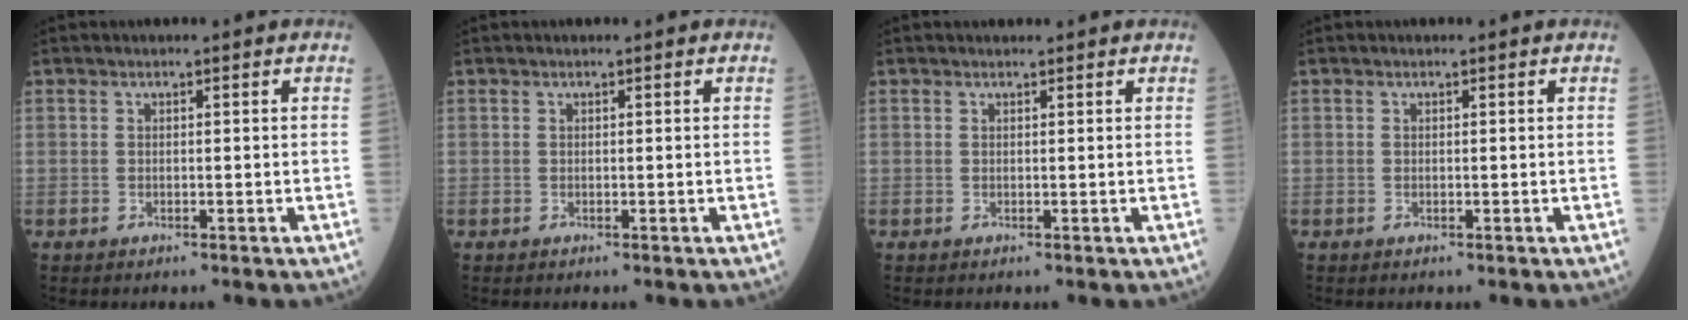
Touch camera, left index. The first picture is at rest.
{"total": 0.0}
{"total": 1.0, "force": [1.0, 0.0, 0.2], "torque": [-0.008, 0.006, 0.018]}
{"total": 0.0}